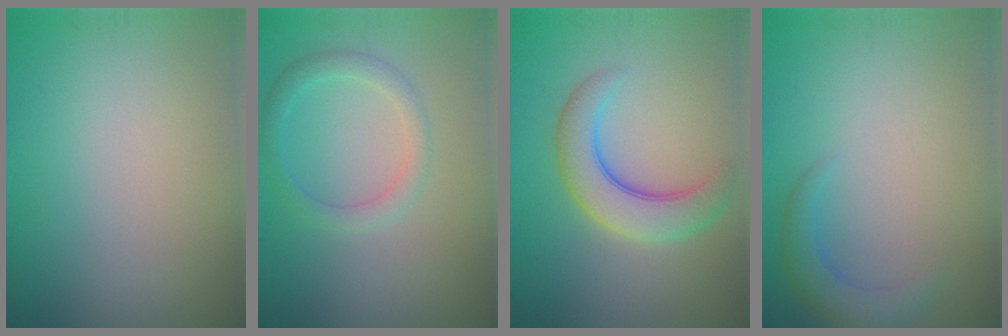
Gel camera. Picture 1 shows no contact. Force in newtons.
{"total": 2.2, "press": 2.2, "slide": 0.1}
{"total": 5.4, "press": 5.4, "slide": 0.3}
{"total": 2.4, "press": 2.4, "slide": 0.2}